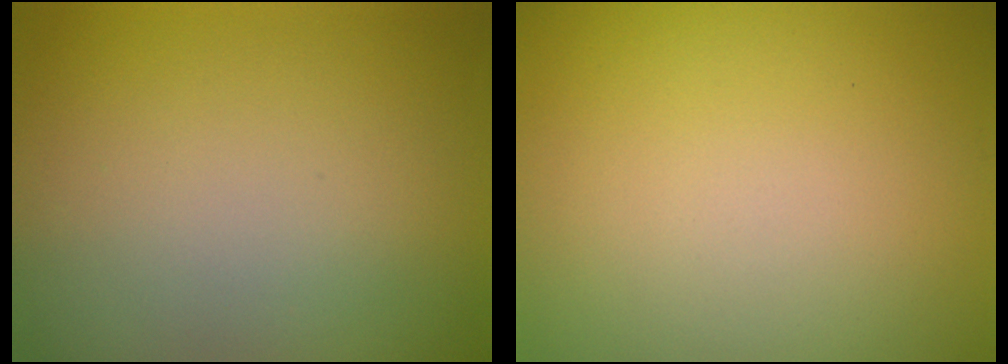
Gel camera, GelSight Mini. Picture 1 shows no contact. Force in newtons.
{"total": 0.0}